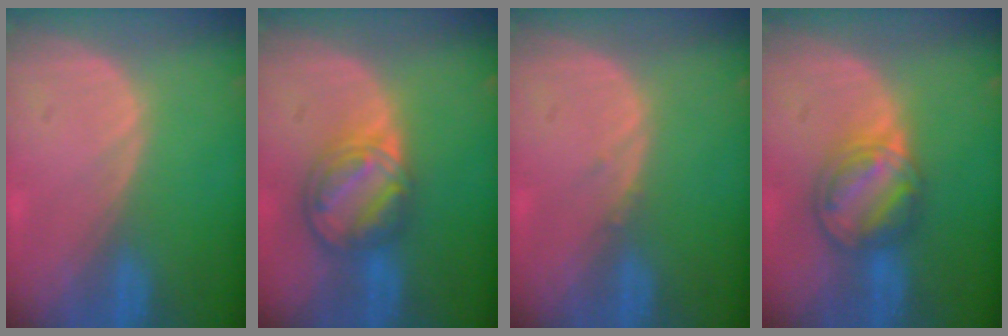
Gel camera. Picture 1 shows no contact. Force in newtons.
{"total": 8.2, "press": 6.9, "slide": 4.4}
{"total": 0.6, "press": 0.6, "slide": 0.3}
{"total": 7.4, "press": 6.6, "slide": 3.2}